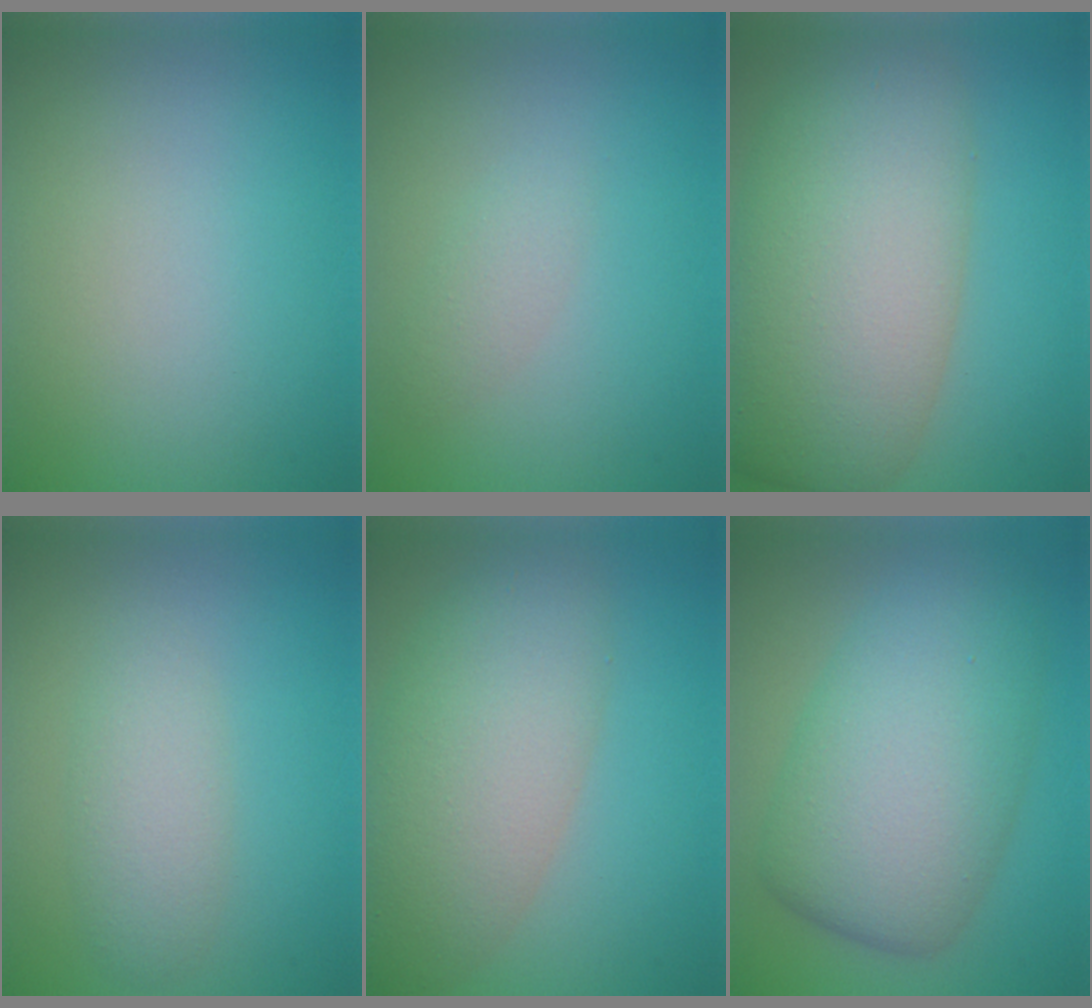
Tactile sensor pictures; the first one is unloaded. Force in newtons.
{"total": 1.4, "press": 1.4, "slide": 0.1}
{"total": 11.8, "press": 11.8, "slide": 0.5}
{"total": 2.9, "press": 2.9, "slide": 0.2}
{"total": 8.3, "press": 8.3, "slide": 0.3}
{"total": 9.9, "press": 9.9, "slide": 0.1}